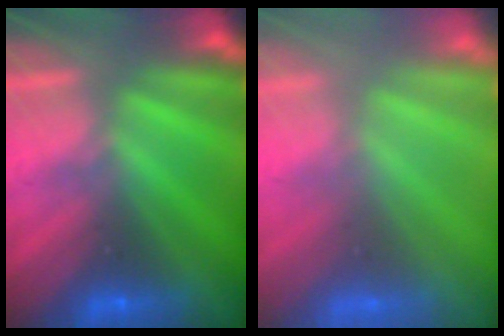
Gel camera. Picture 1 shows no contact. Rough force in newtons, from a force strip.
{"total": 6.5}